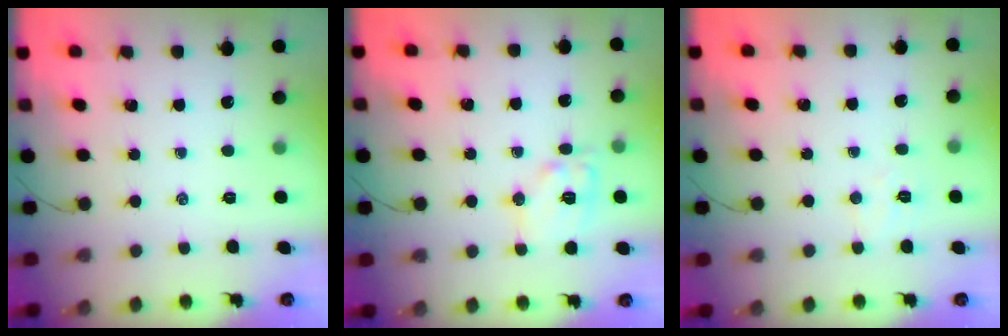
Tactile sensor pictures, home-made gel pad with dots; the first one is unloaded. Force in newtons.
{"total": 11.1, "press": 11.1, "slide": 1.2}
{"total": 4.6, "press": 4.5, "slide": 0.9}